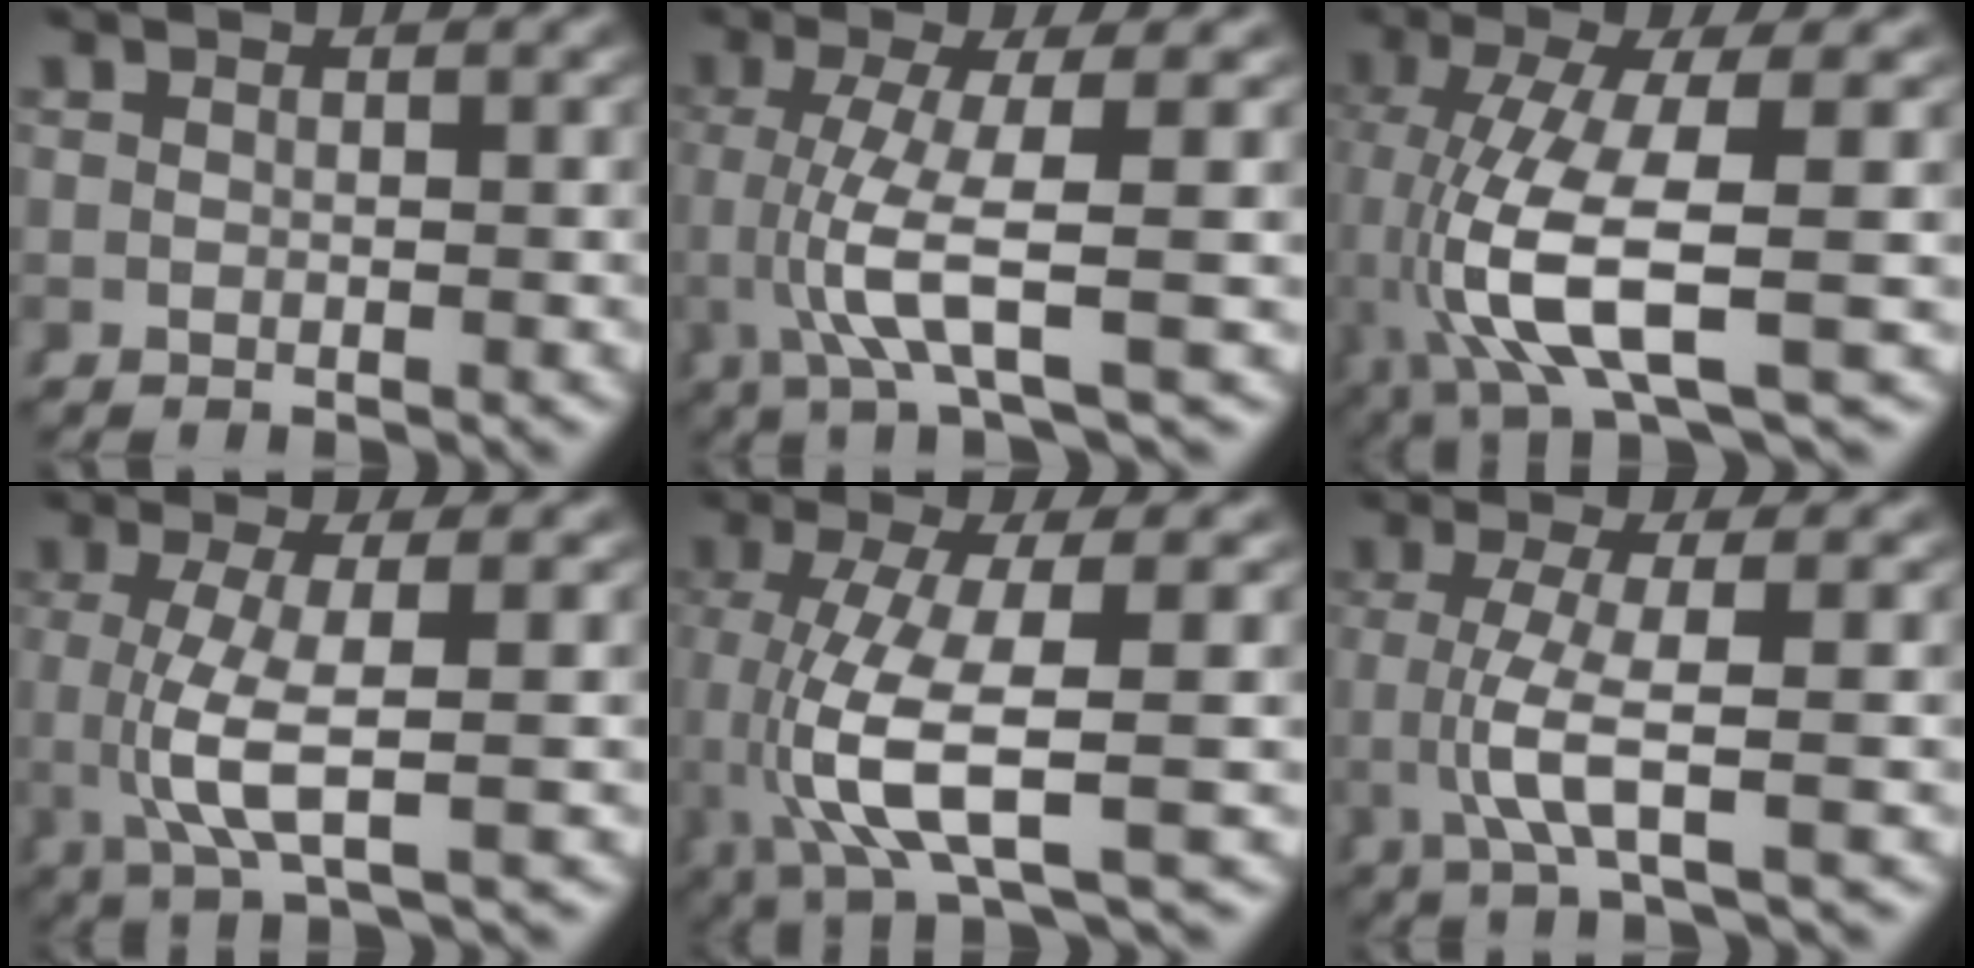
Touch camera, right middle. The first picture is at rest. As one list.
[{"total": 6.0, "force": [0.1, 0.6, 5.9], "torque": [-0.124, -0.016, 0.013]}, {"total": 8.8, "force": [-0.3, 3.2, 8.2], "torque": [-0.172, -0.023, 0.014]}, {"total": 4.9, "force": [0.1, 0.5, 4.9], "torque": [-0.102, -0.015, 0.012]}, {"total": 7.6, "force": [-0.2, 2.5, 7.2], "torque": [-0.155, -0.022, 0.013]}, {"total": 4.3, "force": [0.1, -0.2, 4.3], "torque": [-0.091, -0.014, 0.011]}]